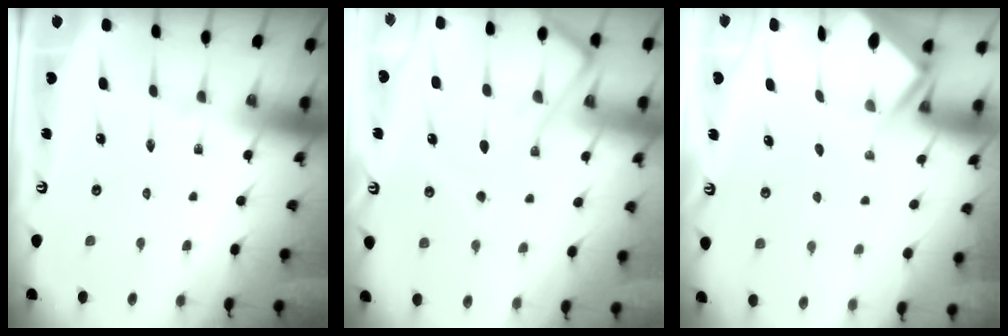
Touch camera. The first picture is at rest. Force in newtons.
{"total": 10.2, "press": 10.1, "slide": 1.2}
{"total": 2.4, "press": 2.4, "slide": 0.1}